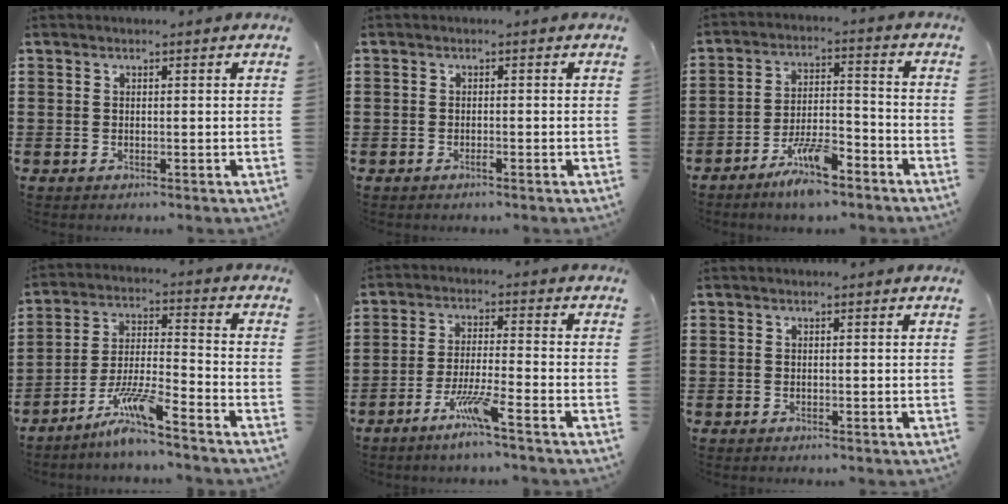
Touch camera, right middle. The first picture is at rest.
{"total": 0.6, "force": [-0.5, 0.1, 0.3], "torque": [-0.009, -0.004, -0.009]}
{"total": 8.1, "force": [-6.0, 1.9, 5.1], "torque": [-0.106, -0.001, -0.114]}
{"total": 8.4, "force": [-6.7, 0.0, 5.1], "torque": [-0.115, -0.016, -0.133]}
{"total": 6.2, "force": [-4.3, 0.0, 4.4], "torque": [-0.092, -0.012, -0.081]}
{"total": 0.0}